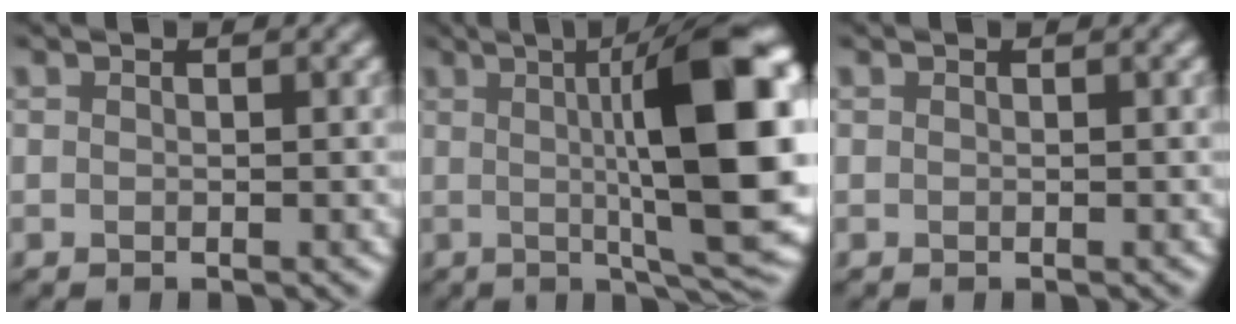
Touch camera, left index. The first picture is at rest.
{"total": 15.9, "force": [1.6, 3.7, 15.4], "torque": [-0.187, 0.011, 0.029]}
{"total": 0.0}